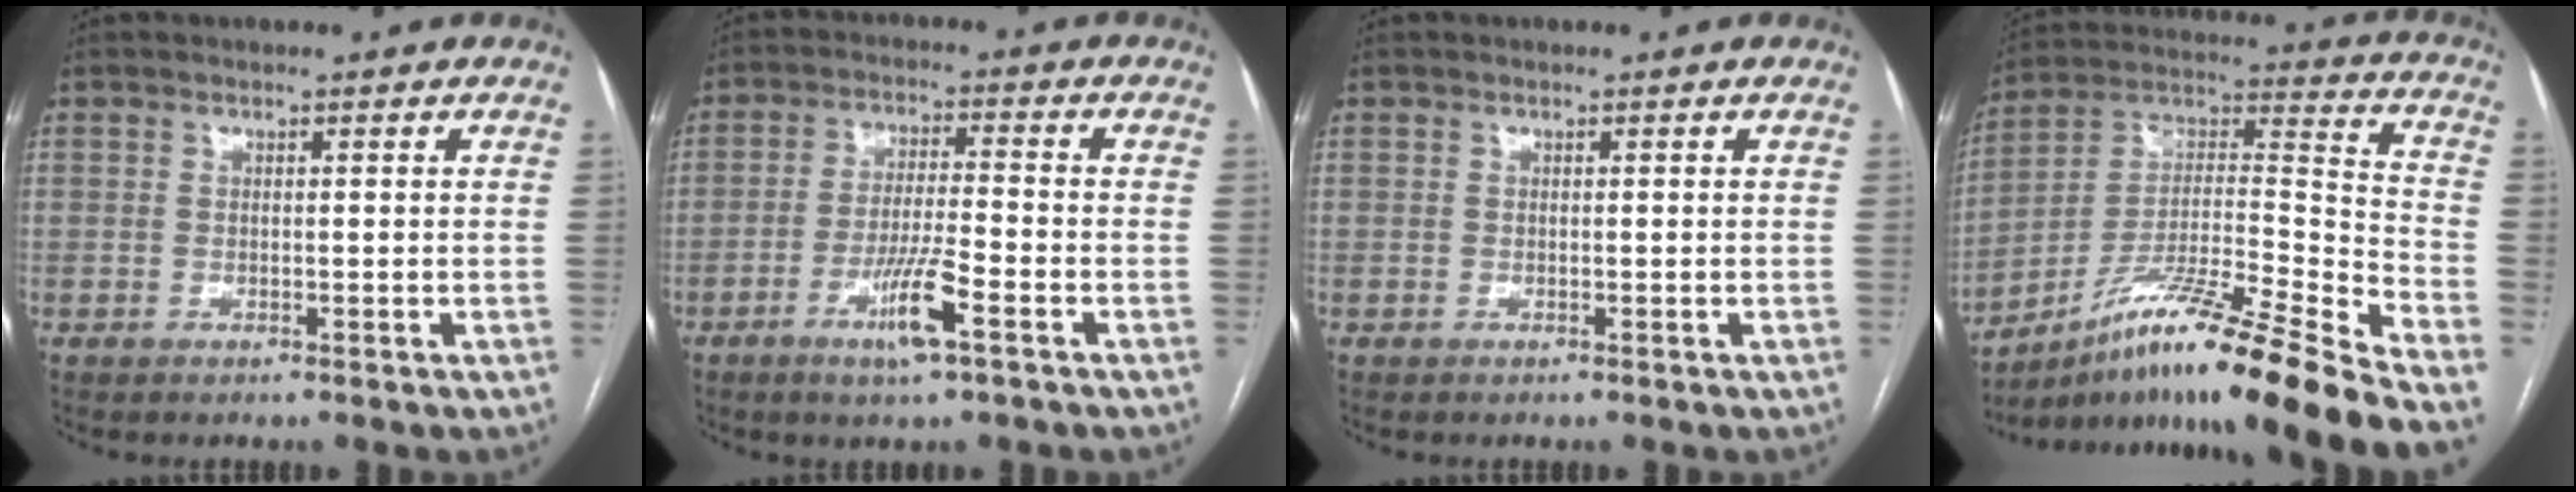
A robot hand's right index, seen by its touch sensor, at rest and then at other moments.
{"total": 7.5, "force": [-3.9, 0.2, 6.4], "torque": [-0.124, -0.009, -0.070]}
{"total": 0.0}
{"total": 23.4, "force": [-17.8, -1.6, 15.0], "torque": [-0.230, 0.002, -0.314]}